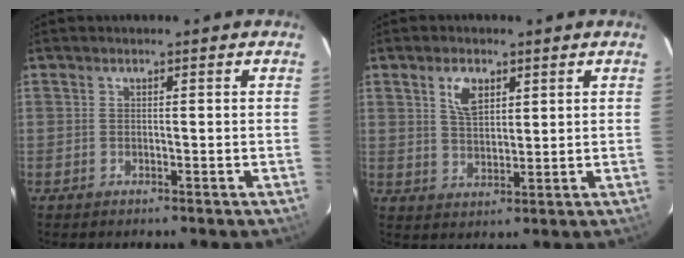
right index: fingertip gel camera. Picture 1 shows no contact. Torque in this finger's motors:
{"motor_torque": [0.09, 0.03, 0.12, 0.05]}